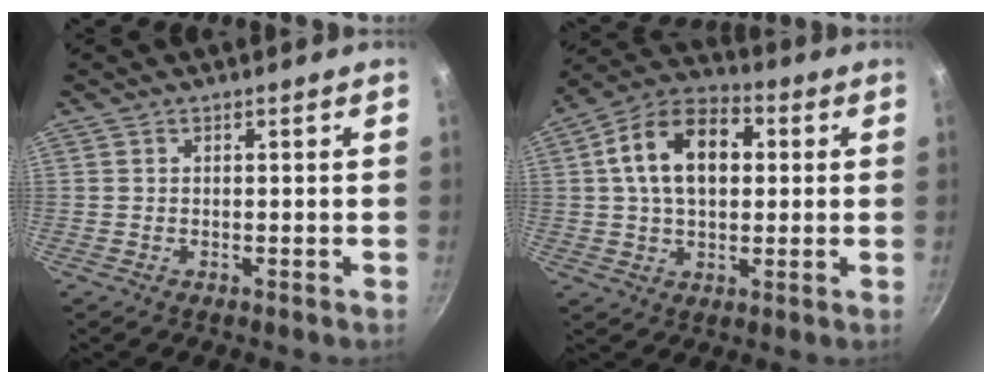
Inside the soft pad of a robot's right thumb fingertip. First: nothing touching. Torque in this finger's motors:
{"motor_torque": [0.51, 3.17, 1.52, 0.18, 0.16]}